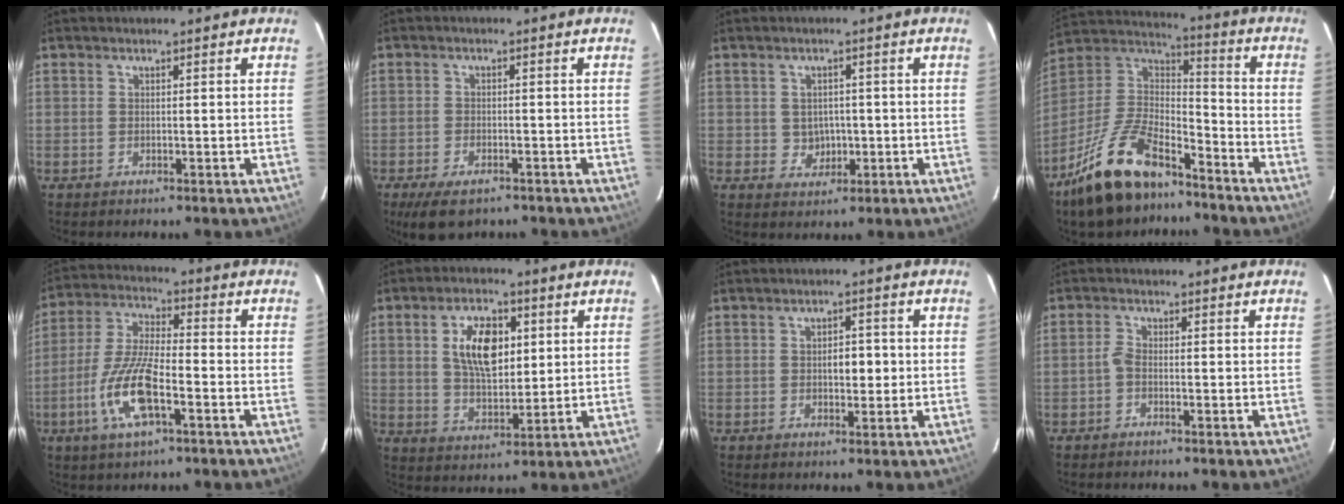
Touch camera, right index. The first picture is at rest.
{"total": 6.6, "force": [-4.7, 2.9, 3.7], "torque": [-0.088, -0.019, -0.077]}
{"total": 1.8, "force": [-0.2, 1.6, 0.6], "torque": [-0.008, 0.001, 0.000]}
{"total": 19.7, "force": [-14.0, 8.0, 11.4], "torque": [-0.248, -0.003, -0.250]}
{"total": 12.8, "force": [-5.1, 3.6, 11.1], "torque": [-0.239, -0.005, -0.100]}
{"total": 10.7, "force": [2.9, 5.5, 8.7], "torque": [-0.158, 0.011, 0.057]}
{"total": 3.4, "force": [-0.1, 1.9, 2.8], "torque": [-0.043, 0.007, -0.001]}
{"total": 1.4, "force": [-0.8, 0.6, 1.0], "torque": [-0.027, 0.005, -0.020]}